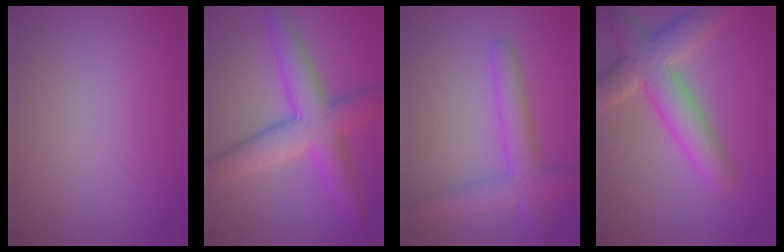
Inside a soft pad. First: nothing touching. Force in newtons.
{"total": 7.1, "press": 7.1, "slide": 0.2}
{"total": 4.4, "press": 4.4, "slide": 0.2}
{"total": 7.2, "press": 7.2, "slide": 0.7}